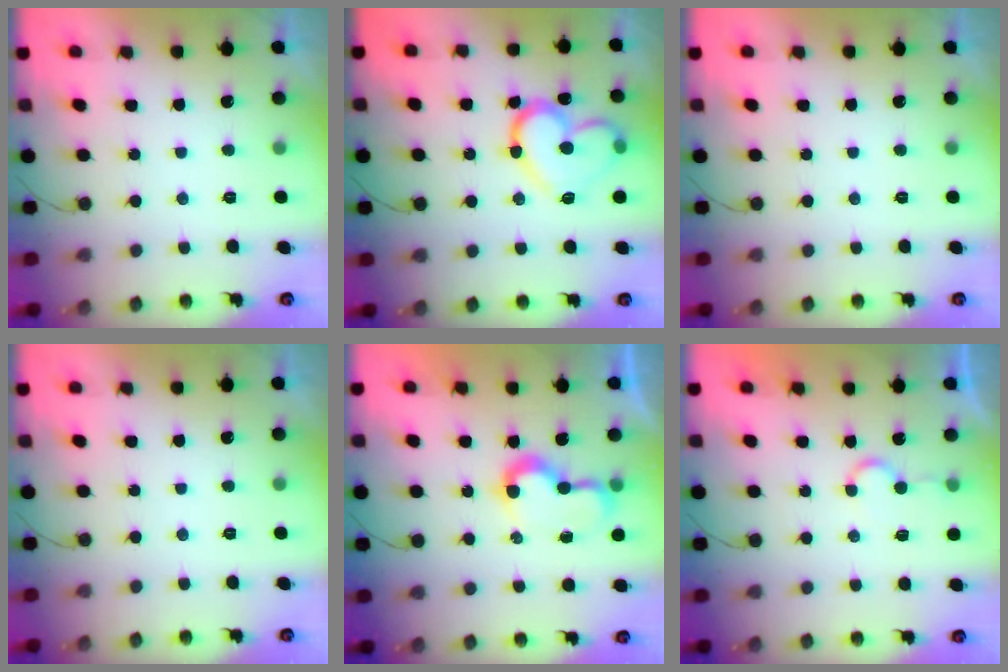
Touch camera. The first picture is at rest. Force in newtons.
{"total": 16.9, "press": 16.9, "slide": 0.9}
{"total": 0.0}
{"total": 0.0}
{"total": 7.6, "press": 7.6, "slide": 0.5}
{"total": 4.2, "press": 4.2, "slide": 0.3}